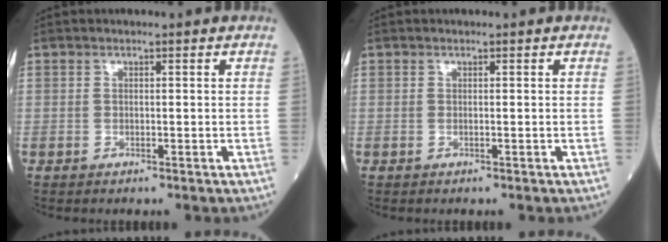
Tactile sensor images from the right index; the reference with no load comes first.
{"total": 0.0}